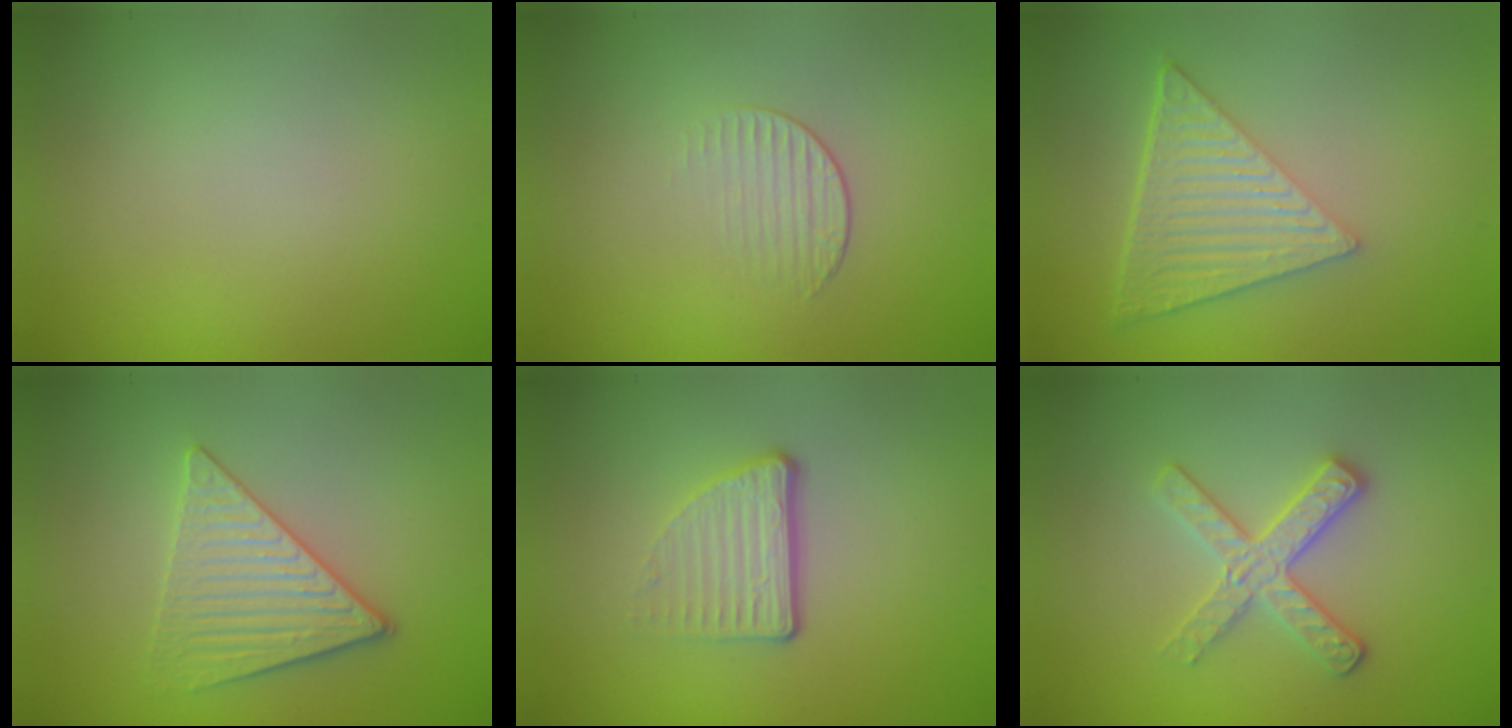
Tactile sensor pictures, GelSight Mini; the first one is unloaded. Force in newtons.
{"total": 1.2, "press": 0.4, "slide": 1.2}
{"total": 6.4, "press": 4.4, "slide": 4.7}
{"total": 3.8, "press": 3.5, "slide": 1.5}
{"total": 3.5, "press": 2.3, "slide": 2.6}
{"total": 3.1, "press": 2.9, "slide": 1.1}